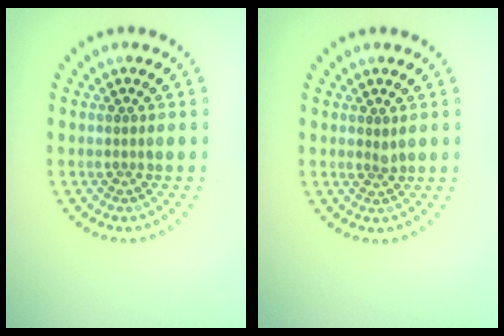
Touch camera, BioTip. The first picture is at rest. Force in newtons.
{"total": 0.7, "press": 0.5, "slide": 0.4}